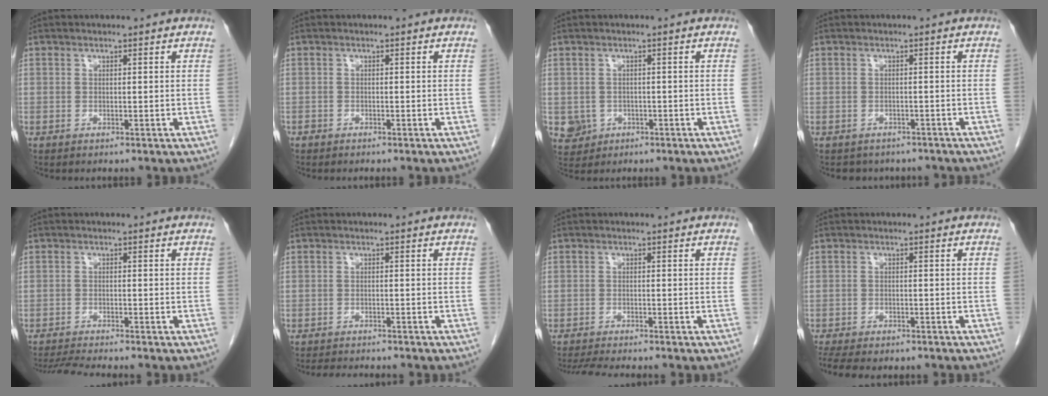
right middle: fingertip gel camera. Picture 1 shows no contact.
{"total": 0.6, "force": [-0.5, 0.2, 0.0], "torque": [-0.009, 0.000, -0.014]}
{"total": 4.5, "force": [-1.4, 4.2, 0.8], "torque": [-0.017, 0.003, -0.017]}
{"total": 5.5, "force": [-4.7, 2.7, 0.6], "torque": [-0.003, 0.007, -0.051]}
{"total": 4.5, "force": [-4.1, -0.8, 1.5], "torque": [-0.028, -0.019, -0.072]}
{"total": 5.2, "force": [-4.8, 0.9, 1.8], "torque": [-0.023, -0.008, -0.070]}
{"total": 5.2, "force": [-4.7, 0.0, 2.3], "torque": [-0.034, -0.016, -0.077]}
{"total": 9.5, "force": [-7.9, 3.1, 4.4], "torque": [-0.081, -0.002, -0.108]}